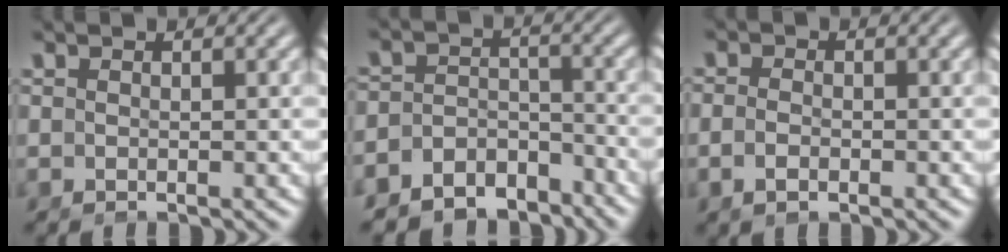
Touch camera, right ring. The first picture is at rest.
{"total": 7.9, "force": [-5.8, 4.7, 2.6], "torque": [-0.046, -0.029, -0.095]}
{"total": 1.4, "force": [-0.9, 0.5, 0.9], "torque": [-0.021, -0.009, -0.014]}